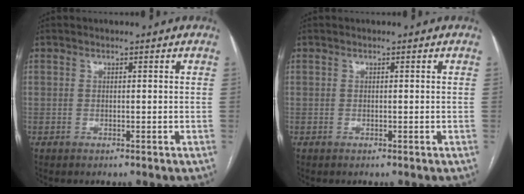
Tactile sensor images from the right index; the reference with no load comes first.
{"total": 0.0}